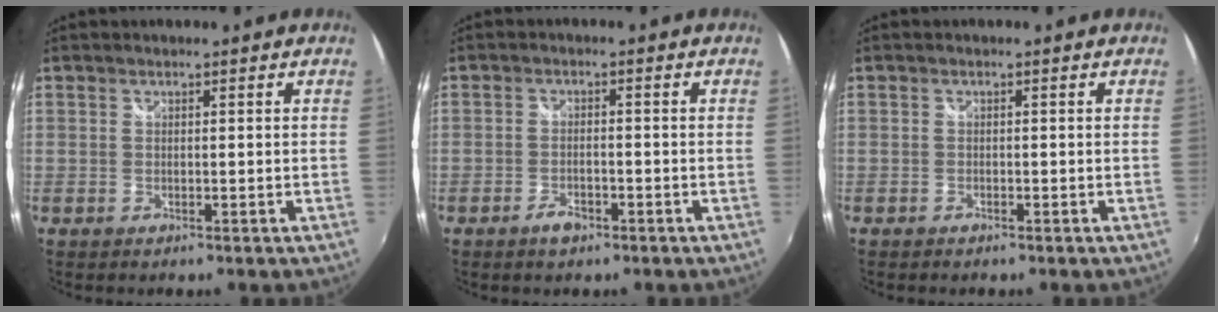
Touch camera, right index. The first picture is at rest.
{"total": 3.1, "force": [-2.1, 1.5, 1.7], "torque": [-0.040, -0.003, -0.039]}
{"total": 0.8, "force": [-0.7, 0.3, 0.1], "torque": [-0.004, -0.004, -0.015]}